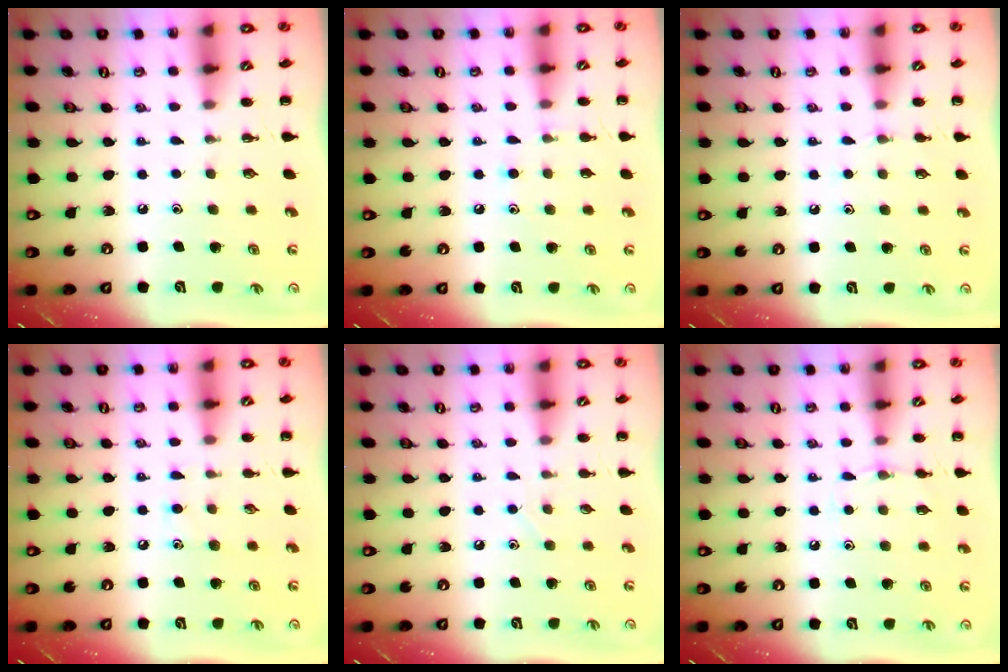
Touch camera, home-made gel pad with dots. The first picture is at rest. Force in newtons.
{"total": 5.8, "press": 5.5, "slide": 1.7}
{"total": 3.9, "press": 3.7, "slide": 1.4}
{"total": 5.3, "press": 5.0, "slide": 1.7}
{"total": 2.9, "press": 2.7, "slide": 0.9}
{"total": 5.3, "press": 5.0, "slide": 1.8}